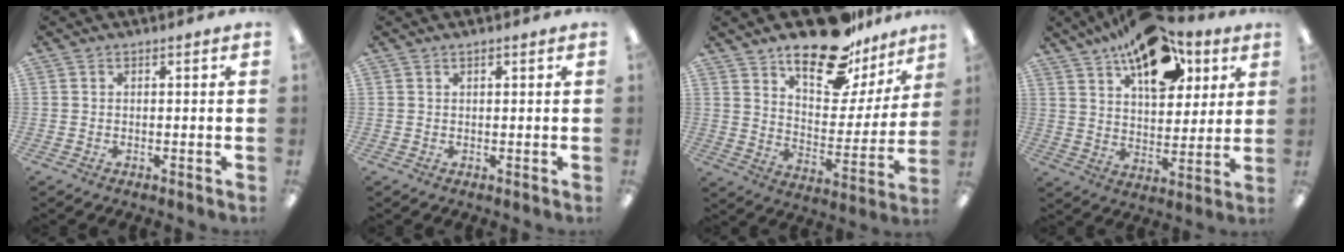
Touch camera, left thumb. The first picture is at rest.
{"total": 0.5, "force": [0.4, 0.2, 0.3], "torque": [-0.007, 0.002, 0.007]}
{"total": 18.7, "force": [14.7, 7.2, 9.0], "torque": [-0.138, -0.101, 0.252]}
{"total": 18.7, "force": [11.7, 9.6, 11.0], "torque": [-0.163, -0.057, 0.201]}